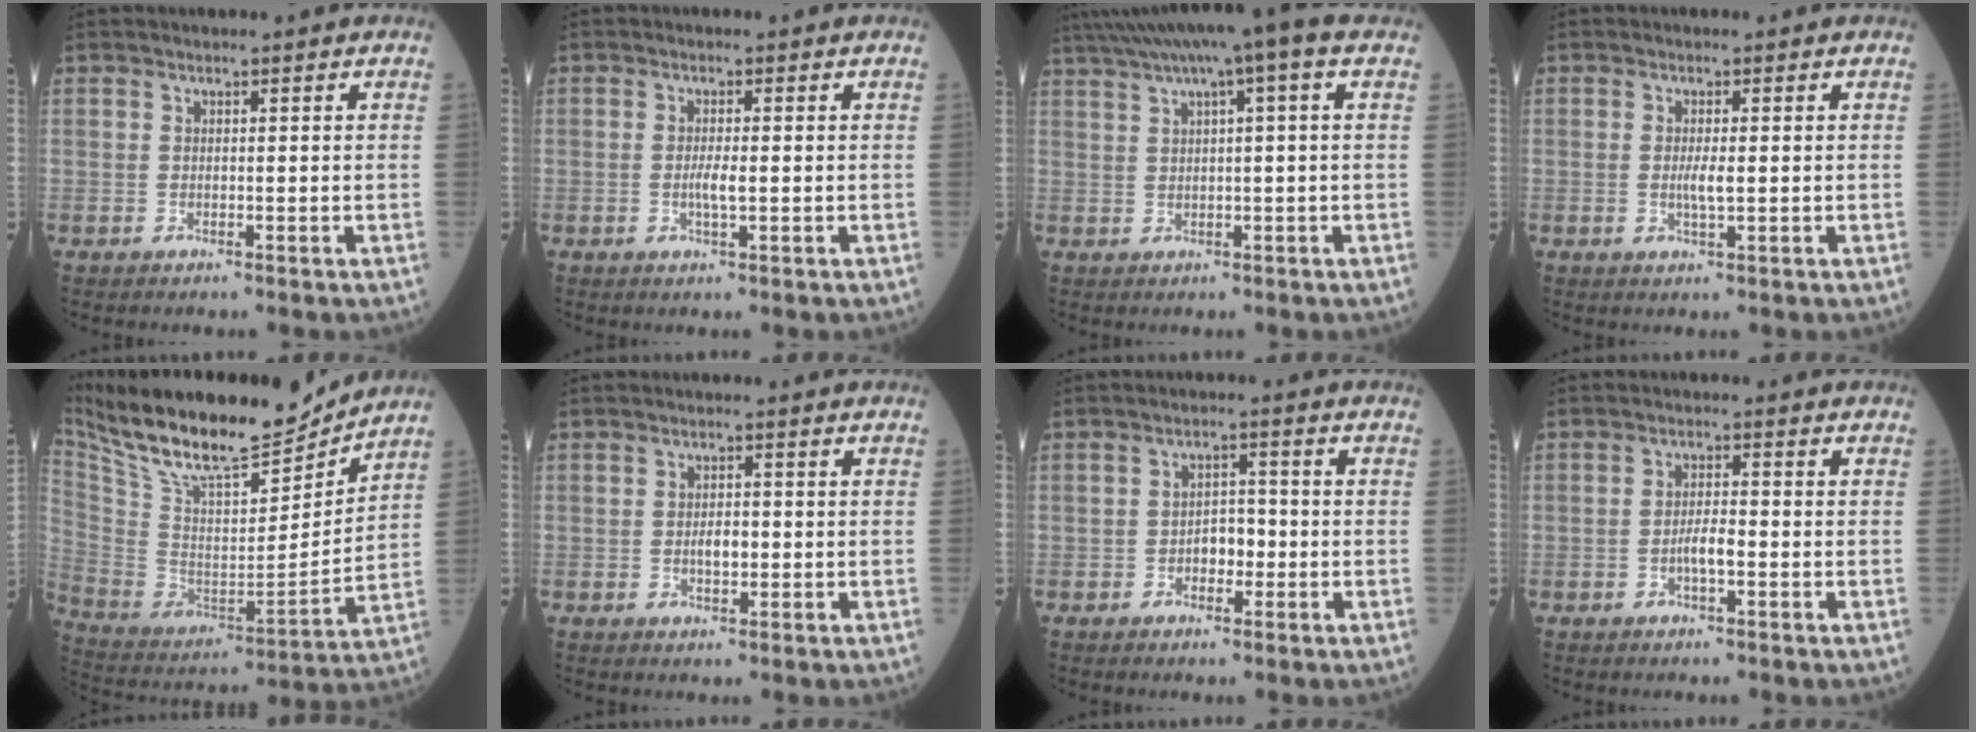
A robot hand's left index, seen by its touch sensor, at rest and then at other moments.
{"total": 2.1, "force": [-0.4, 0.2, 2.0], "torque": [-0.042, -0.005, -0.007]}
{"total": 10.7, "force": [6.6, -0.1, 8.4], "torque": [-0.145, 0.038, 0.096]}
{"total": 2.2, "force": [-0.2, 0.2, 2.1], "torque": [-0.046, -0.007, -0.003]}
{"total": 22.6, "force": [19.4, 4.3, 10.7], "torque": [-0.206, -0.008, 0.330]}
{"total": 2.2, "force": [-0.4, 1.0, 2.0], "torque": [-0.035, -0.002, -0.006]}
{"total": 3.2, "force": [-1.2, 1.8, 2.4], "torque": [-0.033, 0.006, -0.023]}
{"total": 2.9, "force": [-1.1, 0.6, 2.6], "torque": [-0.049, 0.000, -0.023]}